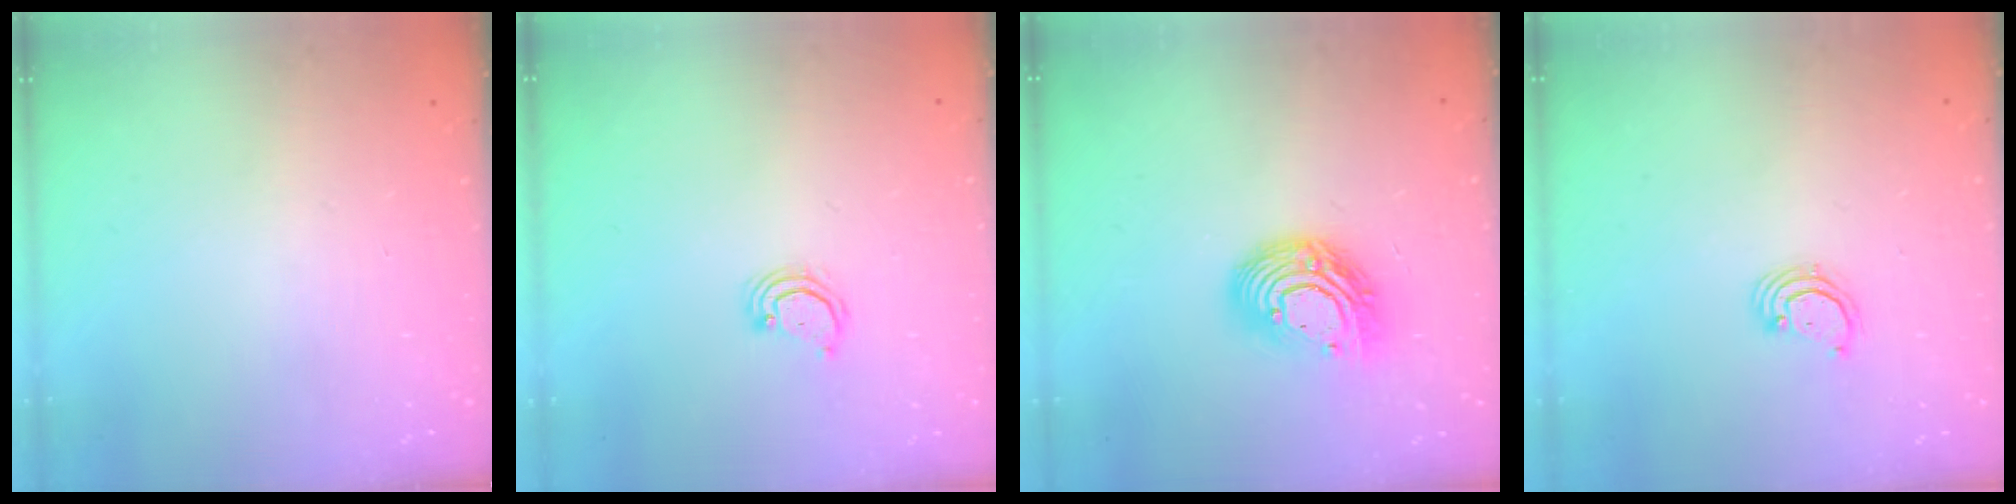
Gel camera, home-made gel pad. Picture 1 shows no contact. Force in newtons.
{"total": 2.8, "press": 2.8, "slide": 0.2}
{"total": 13.4, "press": 13.4, "slide": 1.0}
{"total": 2.8, "press": 2.8, "slide": 0.2}